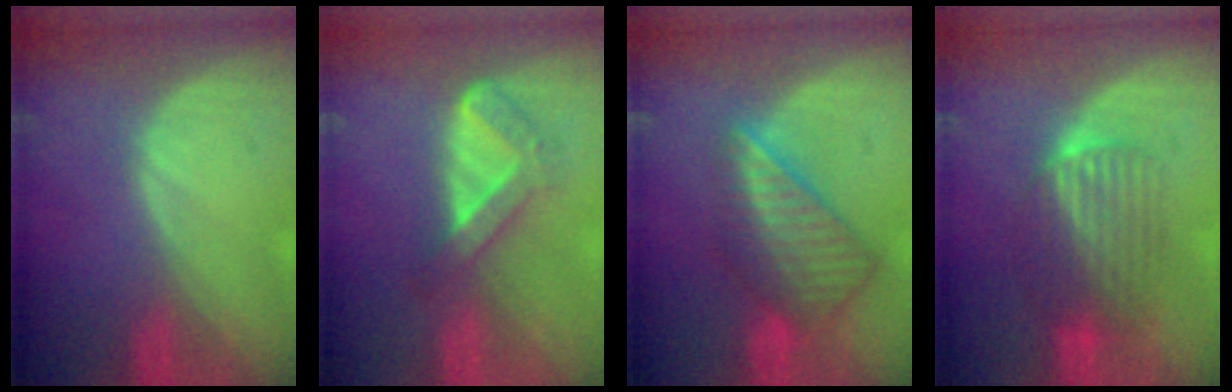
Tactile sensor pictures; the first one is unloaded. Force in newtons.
{"total": 5.6, "press": 4.7, "slide": 3.0}
{"total": 8.5, "press": 7.4, "slide": 4.1}
{"total": 6.4, "press": 6.3, "slide": 1.1}